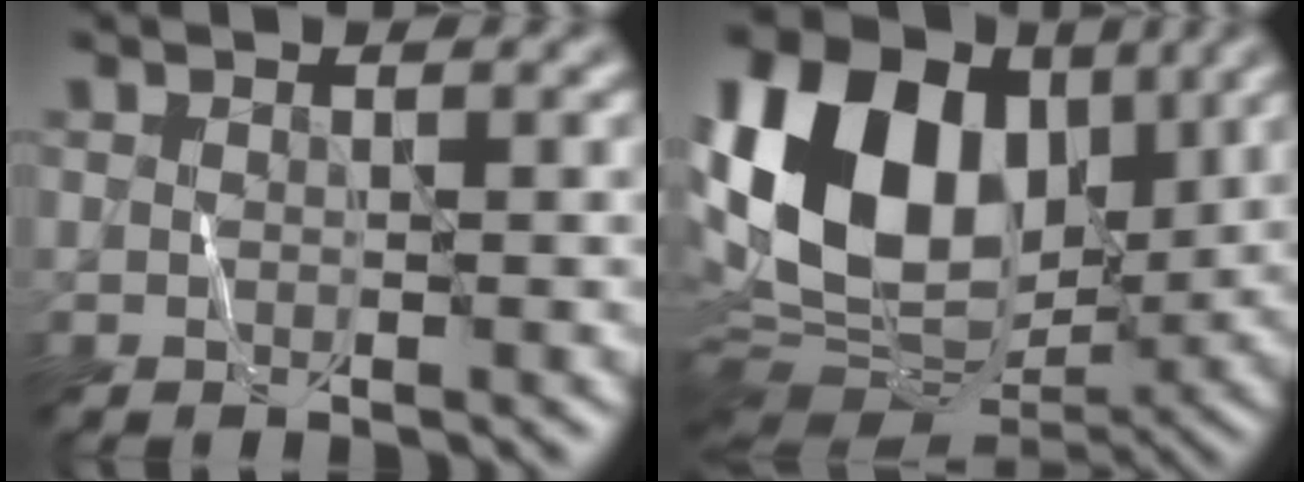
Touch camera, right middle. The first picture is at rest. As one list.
[{"total": 18.6, "force": [3.7, 13.1, 12.7], "torque": [-0.250, 0.026, 0.071]}]